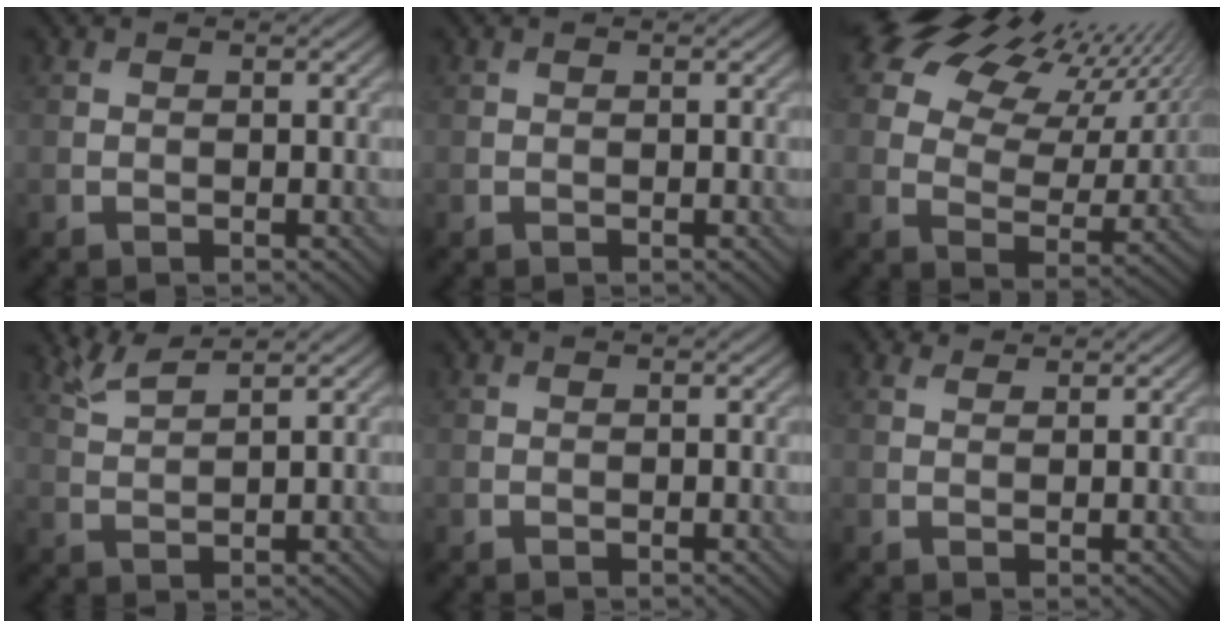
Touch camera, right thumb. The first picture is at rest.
{"total": 0.0}
{"total": 16.6, "force": [11.4, 6.9, 9.9], "torque": [-0.202, 0.050, 0.170]}
{"total": 3.2, "force": [2.9, 0.0, 1.5], "torque": [-0.042, 0.008, 0.068]}
{"total": 0.0}
{"total": 1.7, "force": [1.6, 0.3, 0.4], "torque": [-0.019, 0.006, 0.033]}